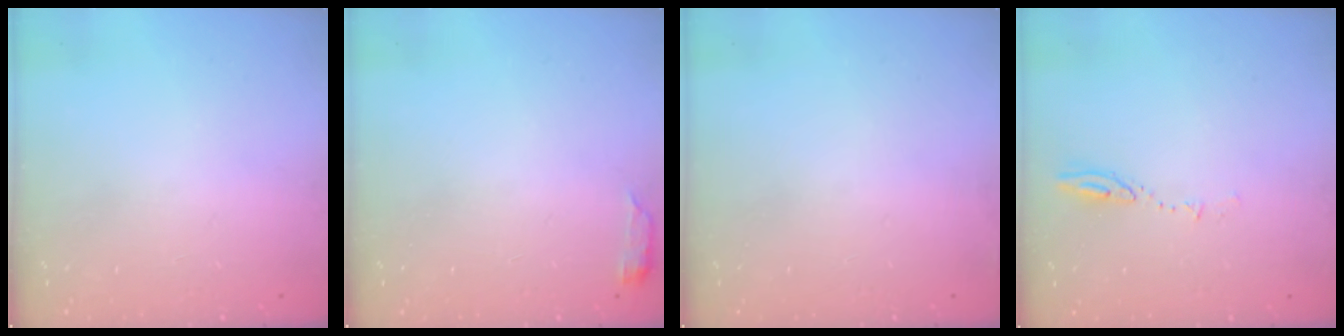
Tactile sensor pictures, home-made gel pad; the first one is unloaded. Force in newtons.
{"total": 2.6, "press": 2.6, "slide": 0.5}
{"total": 2.9, "press": 2.4, "slide": 1.6}
{"total": 4.5, "press": 4.4, "slide": 0.5}